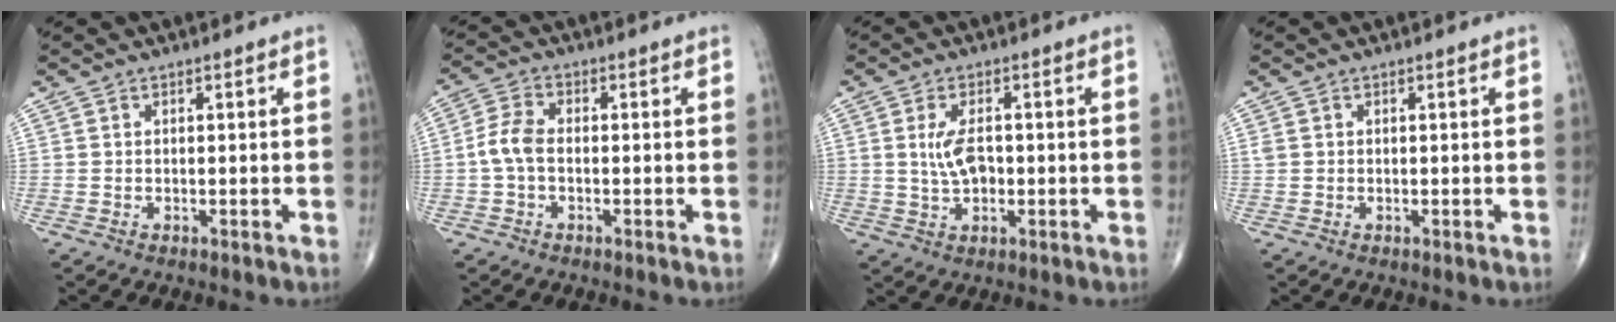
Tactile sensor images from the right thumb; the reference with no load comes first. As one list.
[{"total": 4.7, "force": [-0.8, 2.8, 3.7], "torque": [-0.082, 0.015, -0.022]}, {"total": 5.1, "force": [0.2, 2.7, 4.3], "torque": [-0.082, 0.001, 0.005]}, {"total": 0.8, "force": [0.2, 0.6, 0.4], "torque": [-0.010, 0.008, 0.007]}]